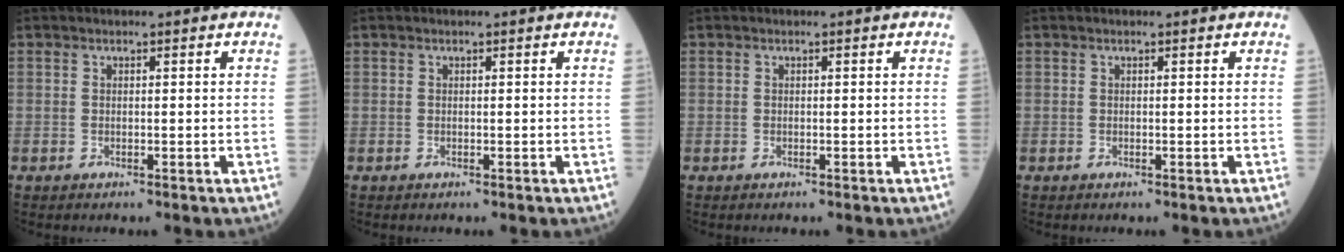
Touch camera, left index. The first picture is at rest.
{"total": 0.0}
{"total": 0.0}
{"total": 0.0}